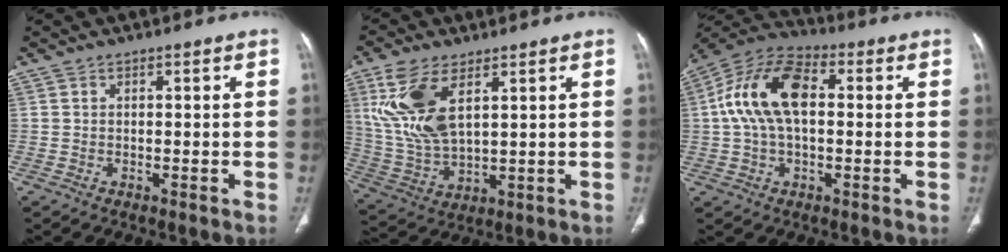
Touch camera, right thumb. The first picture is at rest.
{"total": 13.7, "force": [5.4, 6.4, 10.8], "torque": [-0.233, -0.017, 0.118]}
{"total": 14.8, "force": [1.7, 8.4, 12.1], "torque": [-0.234, 0.036, 0.022]}